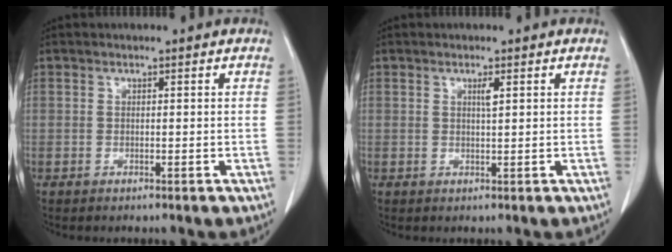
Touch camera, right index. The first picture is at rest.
{"total": 1.2, "force": [0.5, 0.0, 1.1], "torque": [-0.021, -0.002, 0.008]}